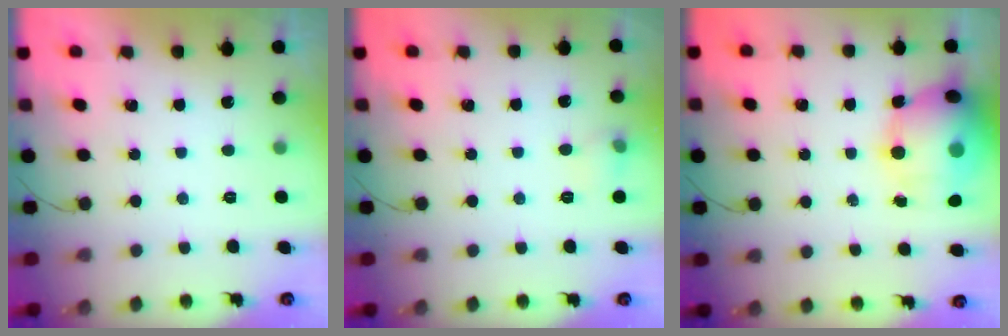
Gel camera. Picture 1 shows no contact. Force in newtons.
{"total": 5.7, "press": 5.4, "slide": 1.8}
{"total": 18.0, "press": 17.4, "slide": 4.4}